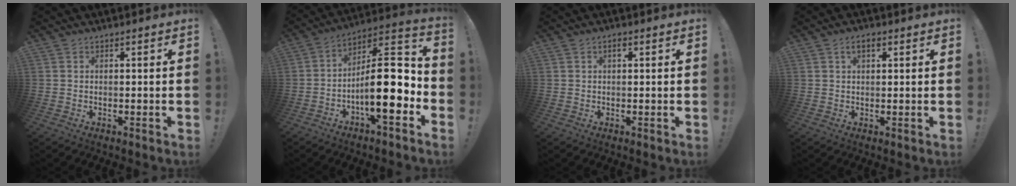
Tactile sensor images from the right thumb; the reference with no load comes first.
{"total": 19.3, "force": [-3.8, 6.6, 17.7], "torque": [-0.287, 0.019, -0.058]}
{"total": 1.3, "force": [0.6, 0.6, 1.0], "torque": [-0.020, 0.004, 0.008]}
{"total": 2.8, "force": [1.2, 1.4, 2.1], "torque": [-0.042, 0.005, 0.021]}